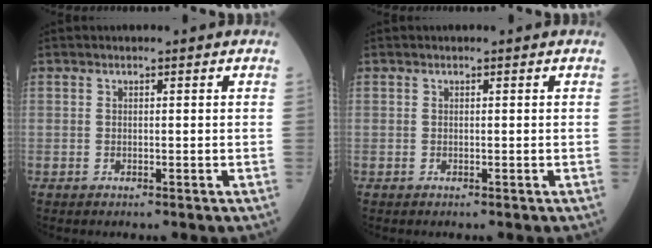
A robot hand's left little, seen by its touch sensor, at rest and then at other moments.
{"total": 0.0}